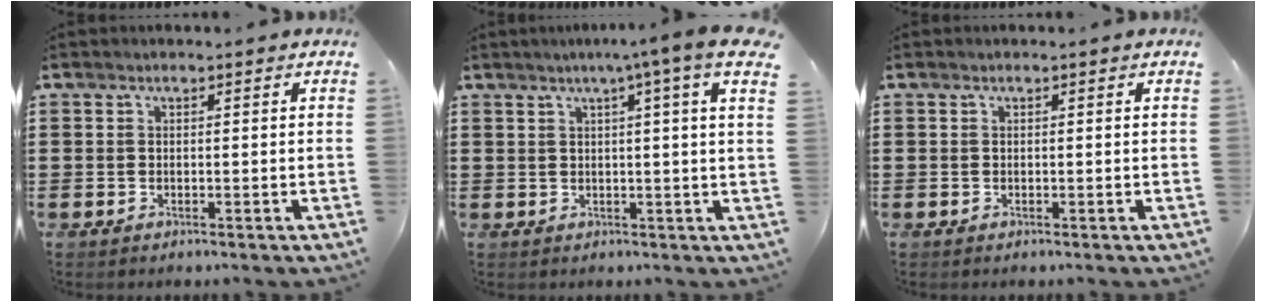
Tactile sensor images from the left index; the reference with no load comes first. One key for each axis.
{"total": 5.6, "fx": 3.2, "fy": -0.9, "fz": 4.5, "tx": -0.083, "ty": -0.010, "tz": 0.050}
{"total": 0.0}